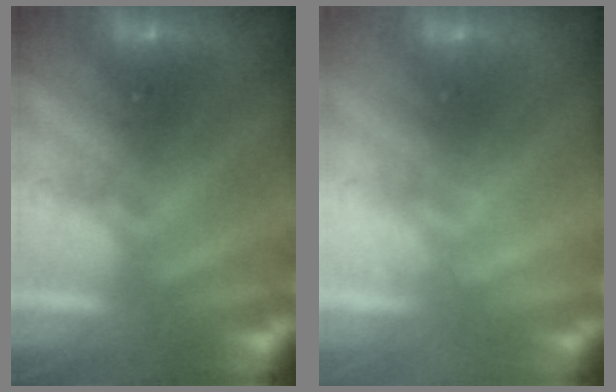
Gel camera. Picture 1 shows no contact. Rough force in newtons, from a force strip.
{"total": 2.1}